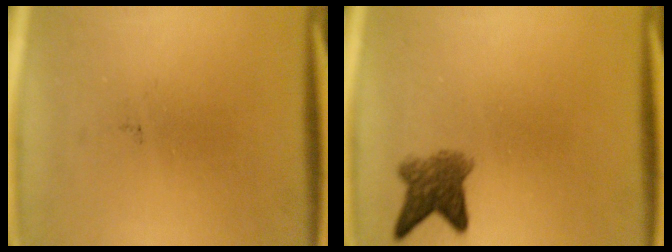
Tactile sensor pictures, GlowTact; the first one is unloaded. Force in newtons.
{"total": 4.3}